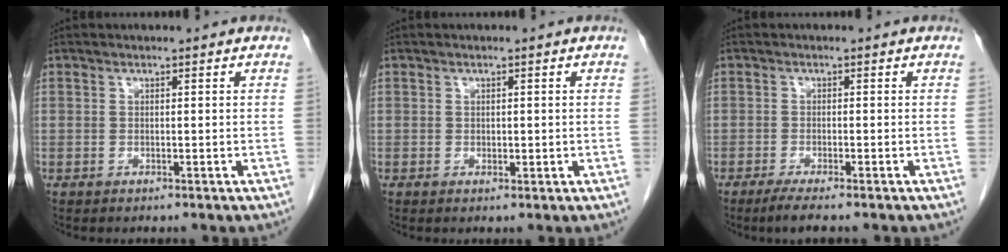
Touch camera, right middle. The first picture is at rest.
{"total": 0.9, "force": [0.0, 0.6, 0.7], "torque": [-0.005, 0.000, 0.002]}
{"total": 3.5, "force": [-2.7, 0.1, 2.3], "torque": [-0.041, -0.008, -0.045]}